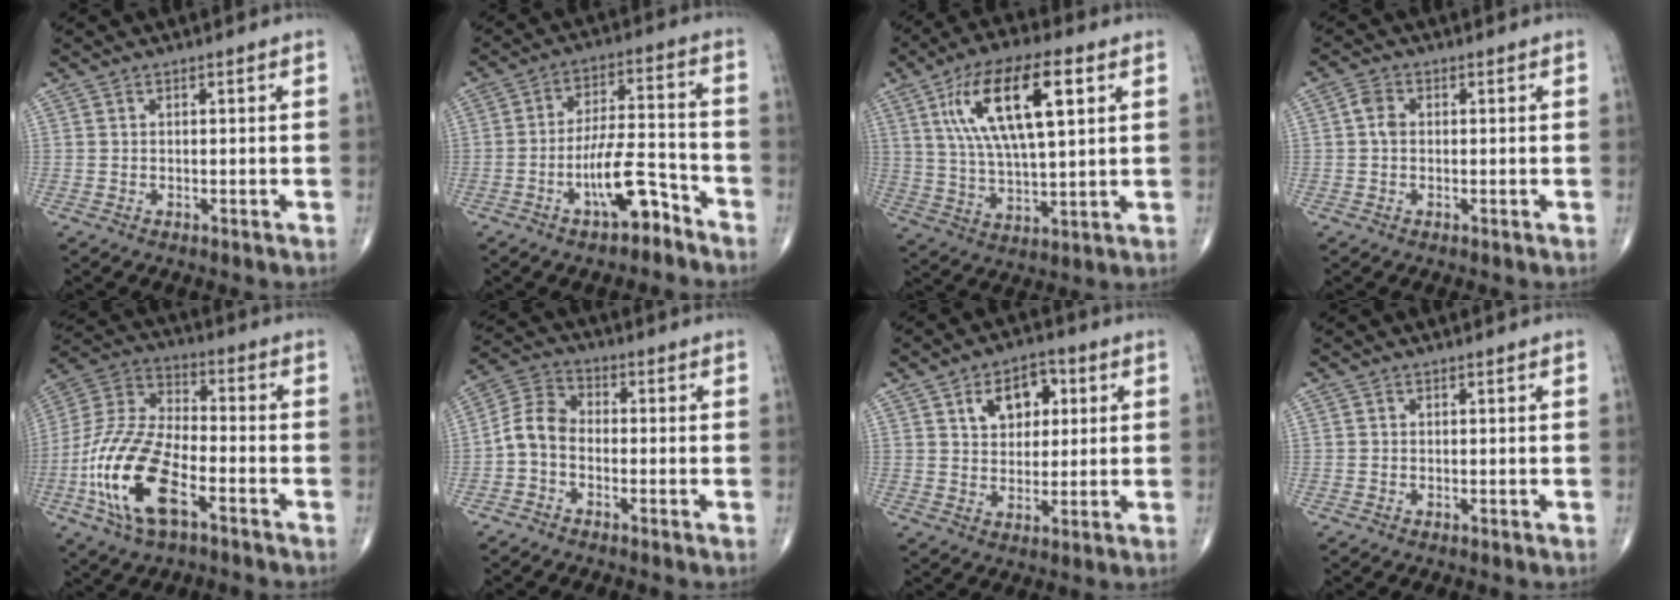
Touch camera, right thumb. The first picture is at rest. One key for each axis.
{"total": 10.2, "fx": -5.9, "fy": 3.5, "fz": 7.6, "tx": -0.126, "ty": 0.056, "tz": -0.098}
{"total": 17.8, "fx": 6.3, "fy": 6.4, "fz": 15.4, "tx": -0.271, "ty": -0.003, "tz": 0.110}
{"total": 2.5, "fx": 0.1, "fy": 1.8, "fz": 1.8, "tx": -0.033, "ty": 0.005, "tz": -0.003}
{"total": 18.9, "fx": -7.4, "fy": 8.5, "fz": 15.2, "tx": -0.317, "ty": 0.030, "tz": -0.140}
{"total": 6.0, "fx": -1.8, "fy": 4.1, "fz": 3.9, "tx": -0.069, "ty": 0.027, "tz": -0.053}
{"total": 9.0, "fx": 3.2, "fy": 6.0, "fz": 5.9, "tx": -0.053, "ty": -0.004, "tz": 0.047}
{"total": 0.0}